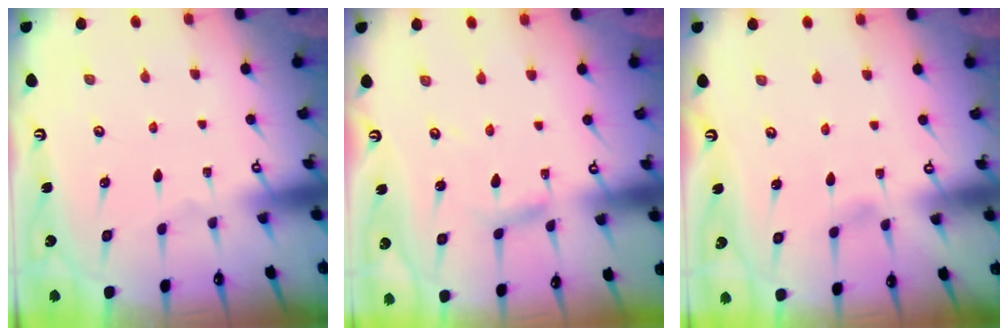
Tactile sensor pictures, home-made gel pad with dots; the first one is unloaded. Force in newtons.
{"total": 4.0, "press": 4.0, "slide": 0.3}
{"total": 2.0, "press": 2.0, "slide": 0.2}